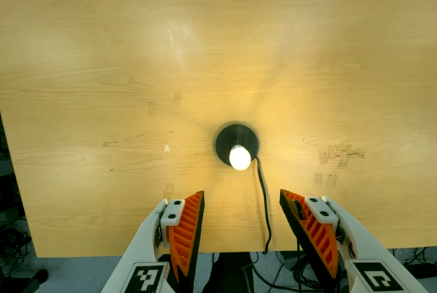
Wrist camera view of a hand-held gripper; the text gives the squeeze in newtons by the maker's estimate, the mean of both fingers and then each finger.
{"total": 0.0}